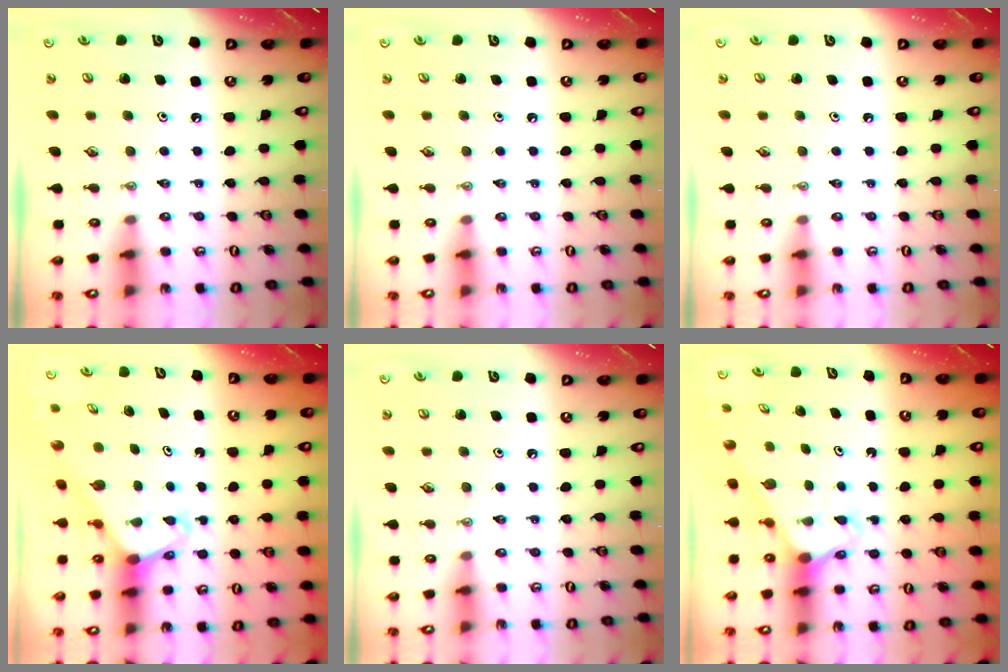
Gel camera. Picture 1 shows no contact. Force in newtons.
{"total": 0.0}
{"total": 0.0}
{"total": 2.5, "press": 2.5, "slide": 0.1}
{"total": 0.0}
{"total": 2.4, "press": 2.4, "slide": 0.2}